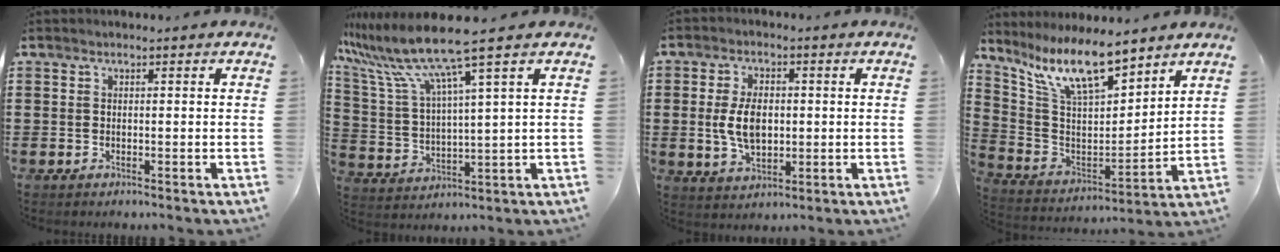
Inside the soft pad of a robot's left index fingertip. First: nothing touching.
{"total": 9.8, "force": [7.1, -0.2, 6.8], "torque": [-0.167, -0.042, 0.113]}
{"total": 6.9, "force": [0.3, 4.0, 5.6], "torque": [-0.116, 0.006, 0.000]}
{"total": 11.6, "force": [9.2, 2.8, 6.5], "torque": [-0.157, -0.041, 0.167]}